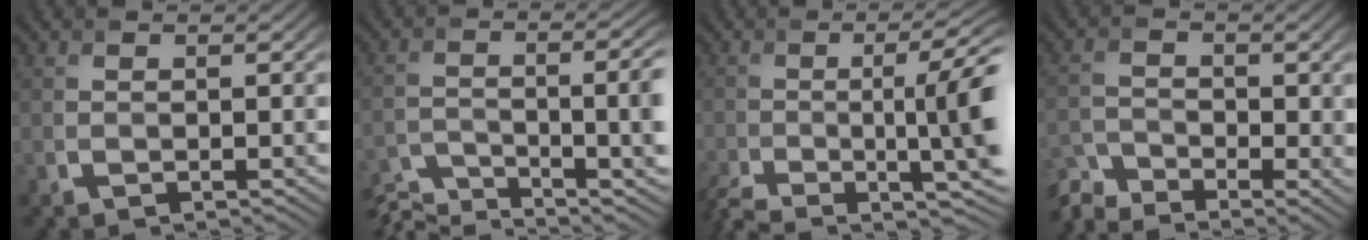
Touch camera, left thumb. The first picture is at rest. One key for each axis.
{"total": 11.1, "fx": -7.7, "fy": 2.6, "fz": 7.5, "tx": -0.122, "ty": -0.013, "tz": -0.133}
{"total": 14.3, "fx": -5.0, "fy": 3.8, "fz": 12.9, "tx": -0.196, "ty": -0.009, "tz": -0.081}
{"total": 6.3, "fx": -4.7, "fy": 2.5, "fz": 3.3, "tx": -0.073, "ty": -0.020, "tz": -0.101}